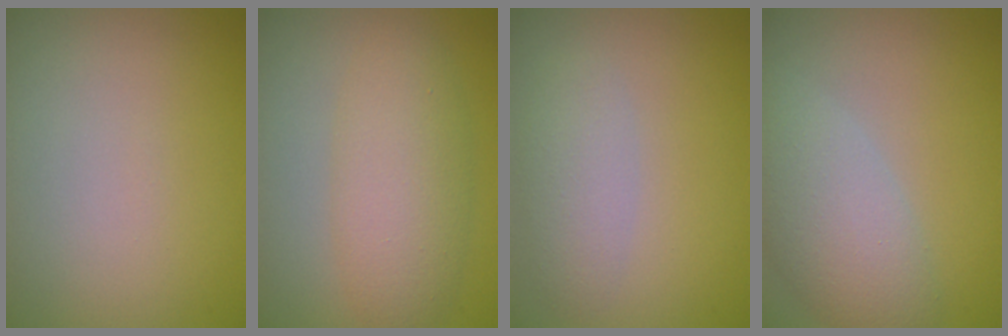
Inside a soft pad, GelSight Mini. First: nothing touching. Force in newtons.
{"total": 4.8, "press": 4.8, "slide": 0.1}
{"total": 2.4, "press": 2.4, "slide": 0.0}
{"total": 5.2, "press": 5.2, "slide": 0.3}